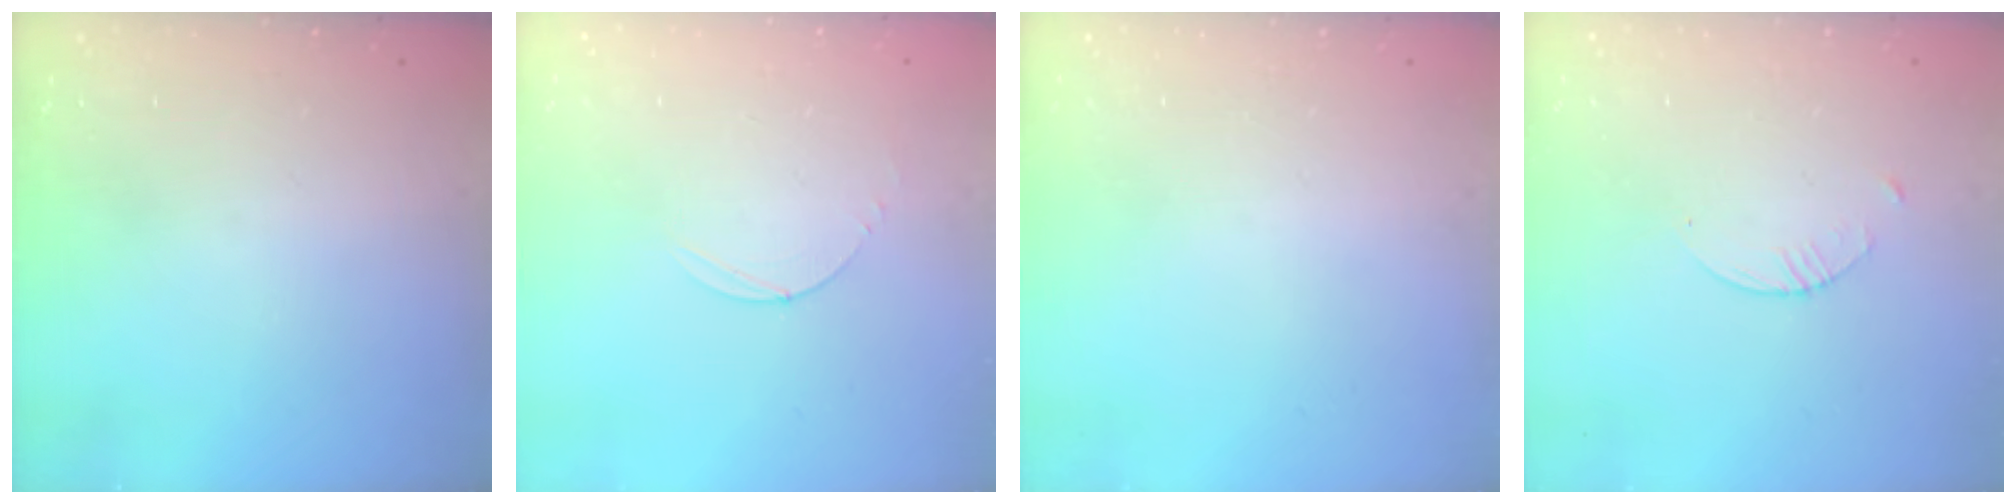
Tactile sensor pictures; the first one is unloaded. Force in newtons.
{"total": 2.8, "press": 2.8, "slide": 0.3}
{"total": 0.0}
{"total": 1.5, "press": 1.5, "slide": 0.2}